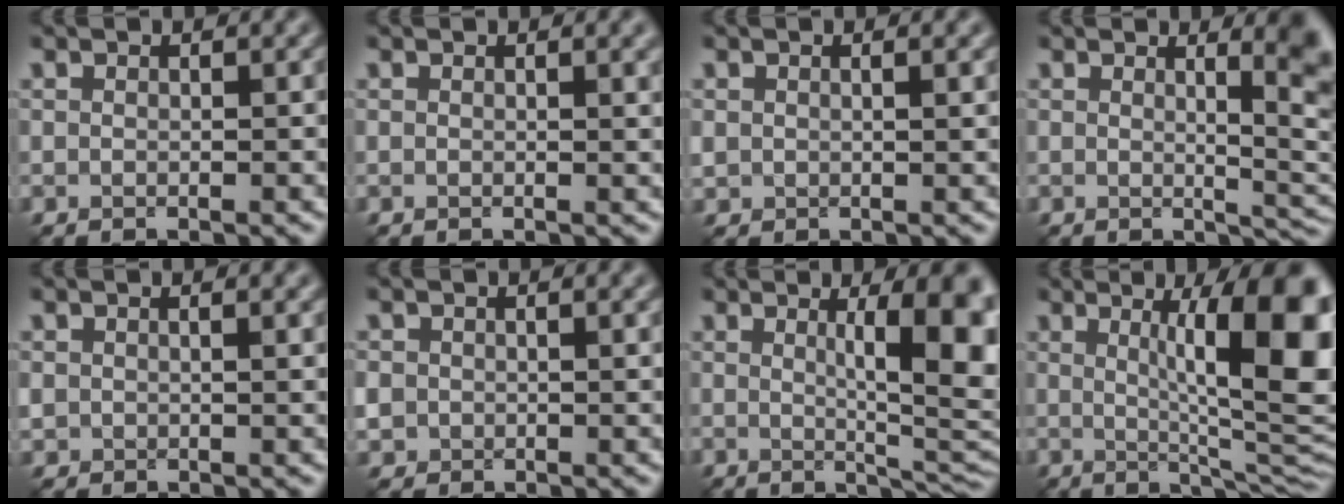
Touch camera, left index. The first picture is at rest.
{"total": 1.7, "force": [0.8, 0.5, 1.4], "torque": [-0.011, 0.001, 0.010]}
{"total": 1.2, "force": [0.7, 0.6, 0.8], "torque": [-0.017, -0.004, 0.014]}
{"total": 6.1, "force": [1.6, 1.9, 5.6], "torque": [-0.041, -0.008, 0.023]}
{"total": 1.4, "force": [0.6, 1.0, 0.8], "torque": [-0.018, -0.004, 0.013]}
{"total": 2.3, "force": [0.2, 2.1, 1.0], "torque": [-0.023, -0.005, 0.005]}
{"total": 10.0, "force": [2.1, 2.7, 9.5], "torque": [-0.109, -0.006, 0.037]}
{"total": 13.6, "force": [2.7, 3.3, 12.9], "torque": [-0.133, -0.005, 0.043]}